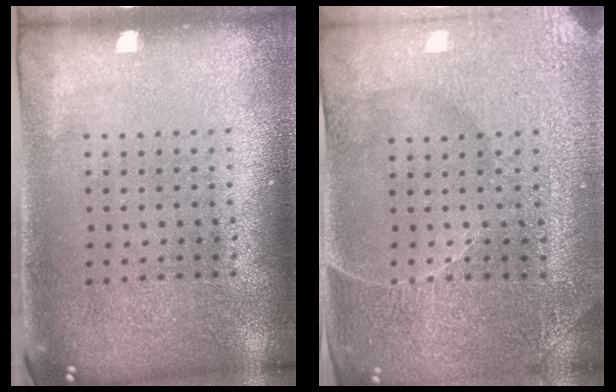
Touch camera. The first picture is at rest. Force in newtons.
{"total": 3.5, "press": 3.5, "slide": 0.6}